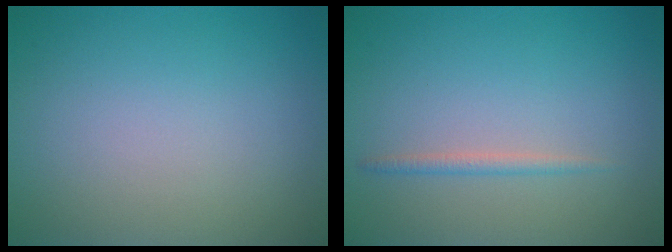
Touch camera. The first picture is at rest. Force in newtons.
{"total": 1.1, "press": 1.1, "slide": 0.0}